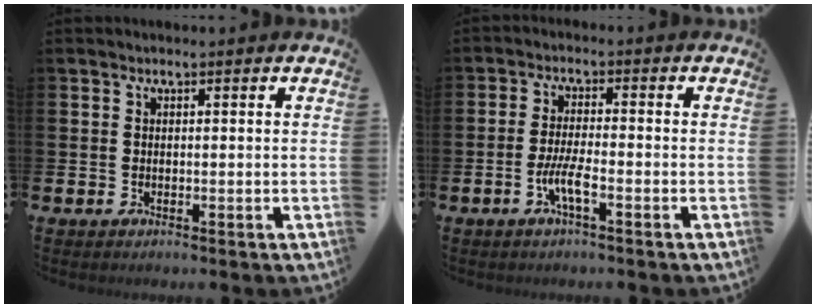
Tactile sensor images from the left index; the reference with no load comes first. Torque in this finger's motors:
{"motor_torque": [0.40, 0.33, 0.08, 0.08]}